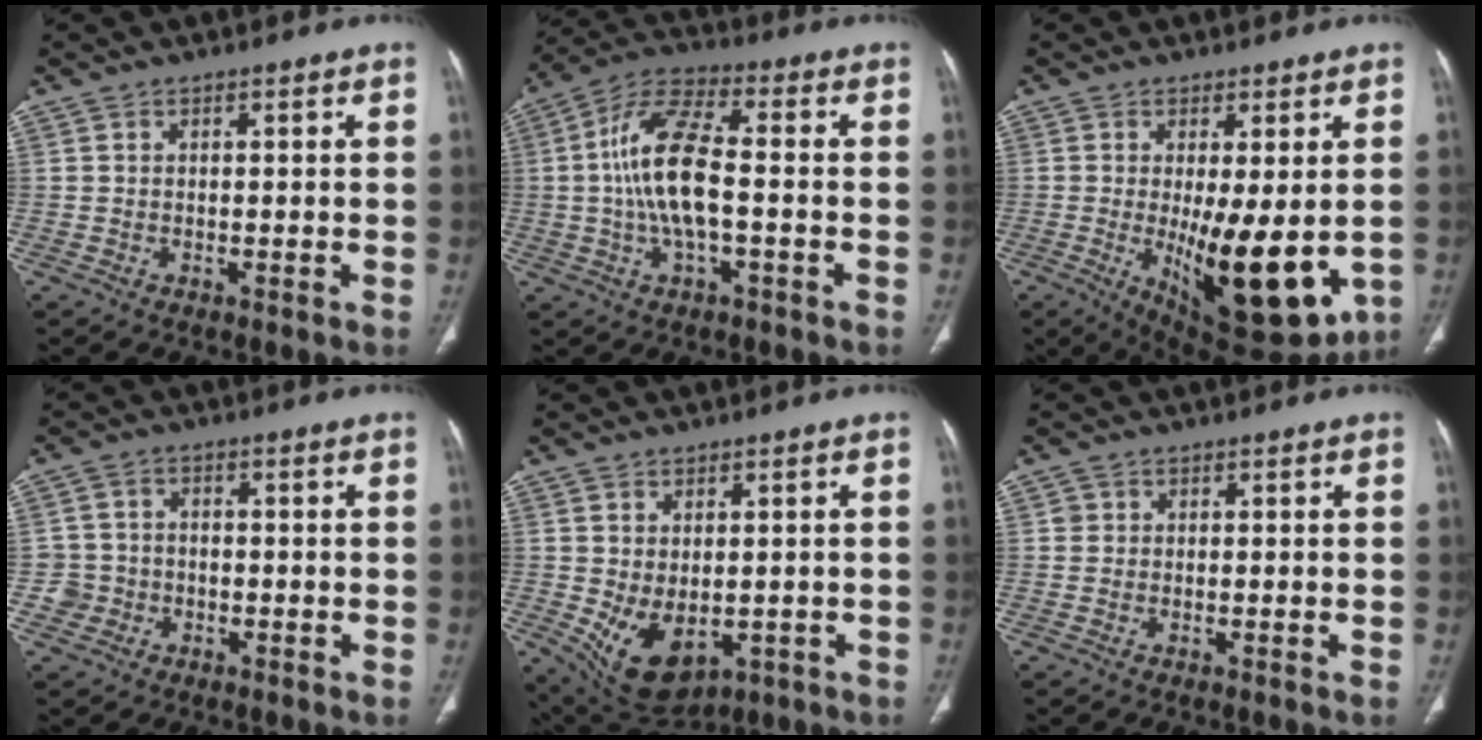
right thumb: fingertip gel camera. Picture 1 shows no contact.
{"total": 13.3, "force": [-0.9, 5.2, 12.1], "torque": [-0.249, 0.028, -0.024]}
{"total": 15.7, "force": [-2.3, 5.6, 14.5], "torque": [-0.207, -0.036, -0.015]}
{"total": 4.1, "force": [-1.4, 3.9, 0.2], "torque": [0.019, 0.016, -0.029]}
{"total": 9.6, "force": [-1.8, 6.2, 7.2], "torque": [-0.107, -0.009, -0.004]}
{"total": 1.0, "force": [0.2, 0.9, 0.1], "torque": [0.005, 0.003, 0.003]}